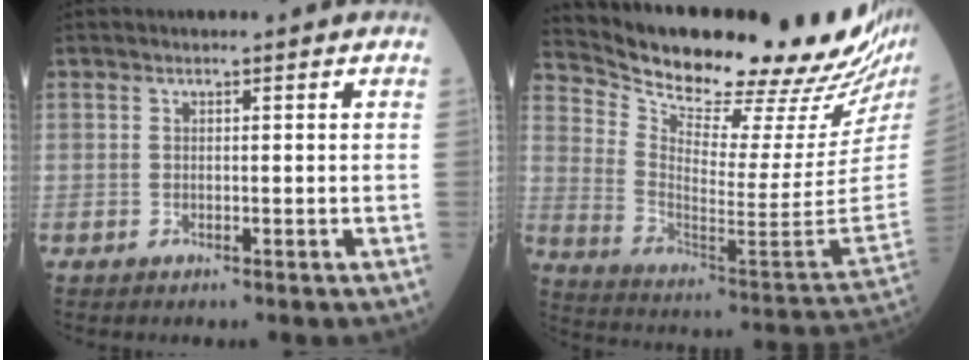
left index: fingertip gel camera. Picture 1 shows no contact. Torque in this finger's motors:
{"motor_torque": [0.97, -1.17, 0.26, 0.05]}